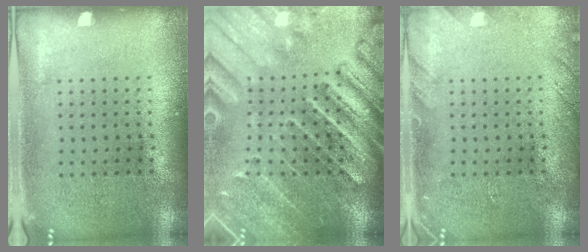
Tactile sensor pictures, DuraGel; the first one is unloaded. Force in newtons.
{"total": 3.6, "press": 3.1, "slide": 1.8}
{"total": 1.5, "press": 1.5, "slide": 0.2}